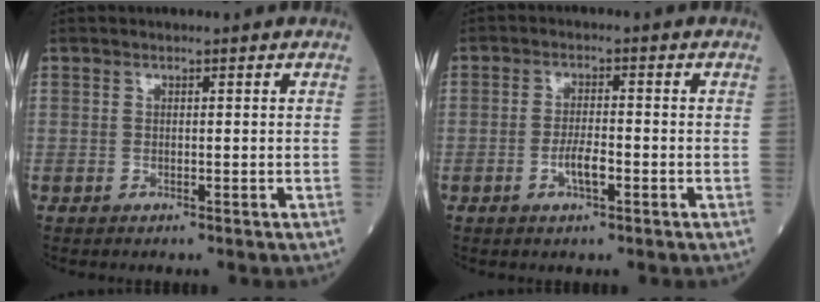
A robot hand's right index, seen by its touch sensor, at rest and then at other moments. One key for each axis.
{"total": 3.6, "fx": -1.4, "fy": 0.8, "fz": 3.3, "tx": -0.062, "ty": 0.001, "tz": -0.025}